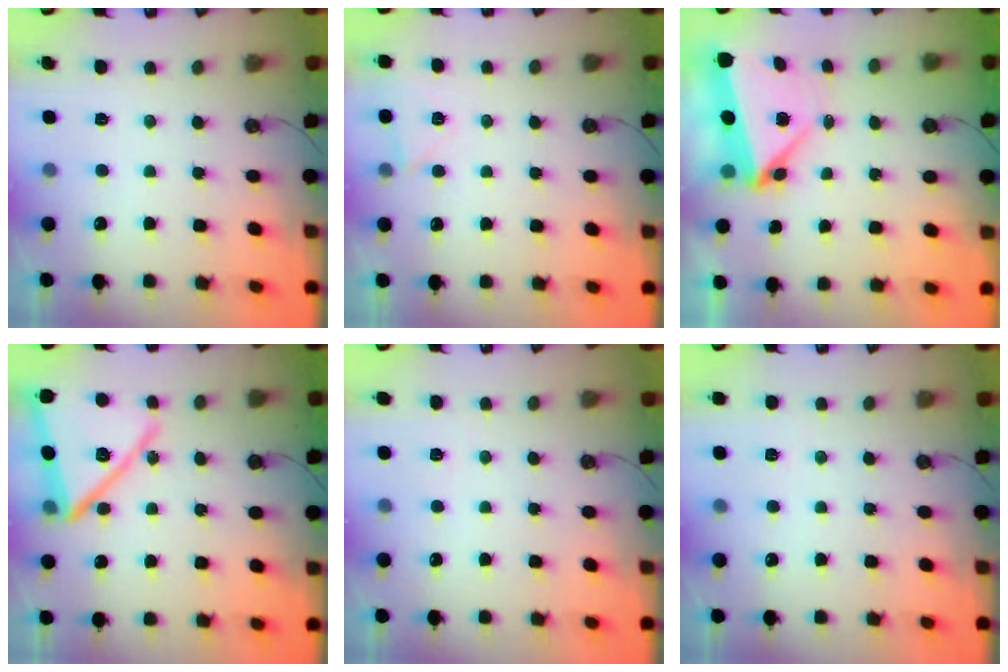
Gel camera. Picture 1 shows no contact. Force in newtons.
{"total": 4.3, "press": 4.1, "slide": 1.3}
{"total": 6.0, "press": 5.8, "slide": 1.5}
{"total": 17.9, "press": 17.7, "slide": 2.6}
{"total": 2.5, "press": 1.8, "slide": 1.7}
{"total": 1.6, "press": 1.5, "slide": 0.5}